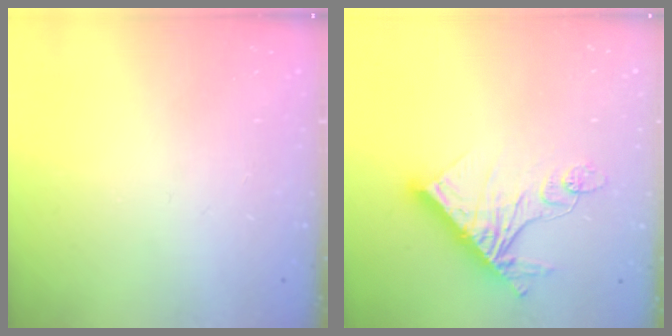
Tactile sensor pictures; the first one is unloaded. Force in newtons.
{"total": 15.4, "press": 15.3, "slide": 0.9}